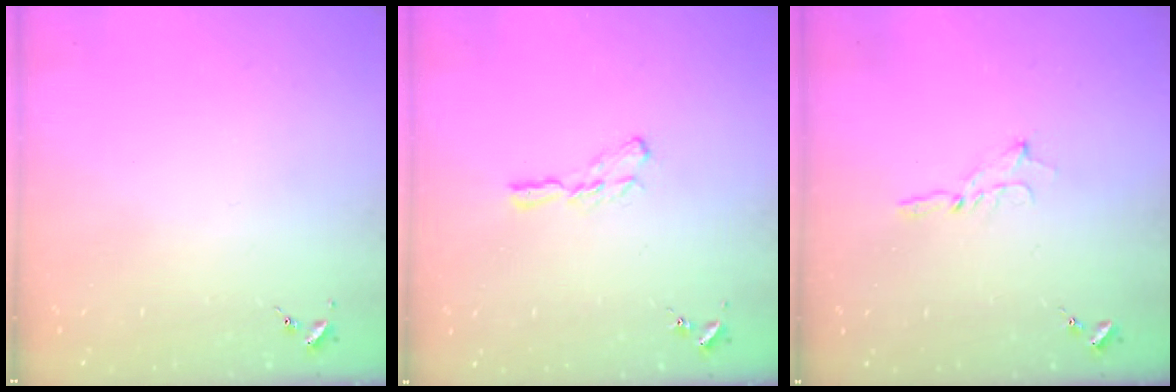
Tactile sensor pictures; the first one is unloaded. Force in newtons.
{"total": 5.8, "press": 5.8, "slide": 0.5}
{"total": 2.5, "press": 2.5, "slide": 0.2}